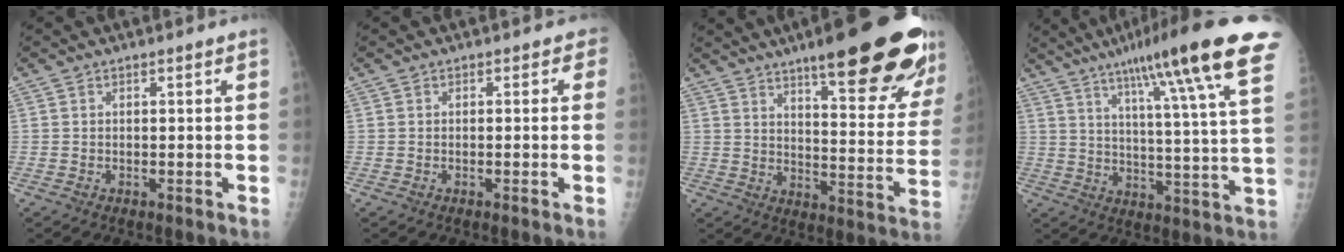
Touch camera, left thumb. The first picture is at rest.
{"total": 1.2, "force": [0.1, 1.0, 0.6], "torque": [0.015, 0.006, -0.011]}
{"total": 26.1, "force": [17.0, 5.6, 19.0], "torque": [-0.225, -0.070, 0.230]}
{"total": 23.3, "force": [14.3, 1.5, 18.3], "torque": [-0.260, -0.035, 0.197]}